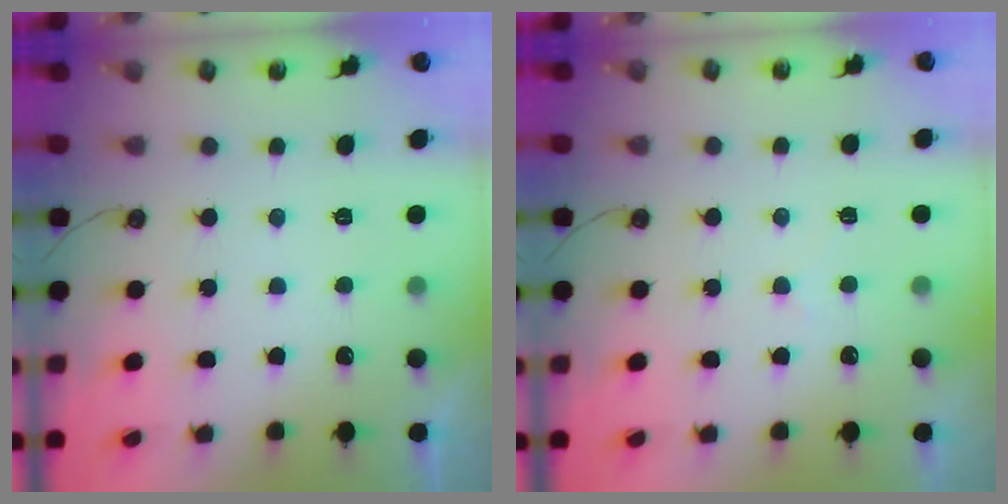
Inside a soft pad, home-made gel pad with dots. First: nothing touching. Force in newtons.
{"total": 5.0, "press": 4.9, "slide": 0.6}